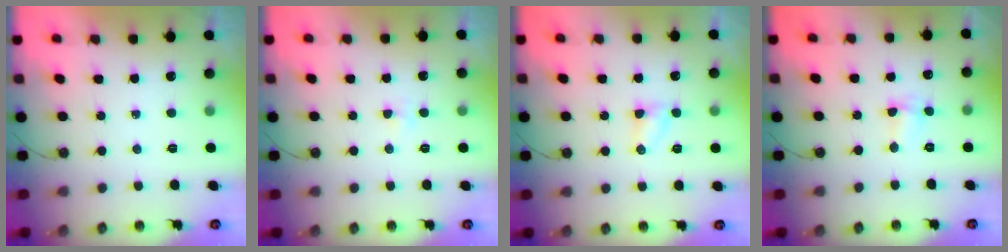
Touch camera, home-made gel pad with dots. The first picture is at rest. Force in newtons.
{"total": 2.1, "press": 2.0, "slide": 0.3}
{"total": 3.0, "press": 3.0, "slide": 0.4}
{"total": 1.7, "press": 1.5, "slide": 0.7}